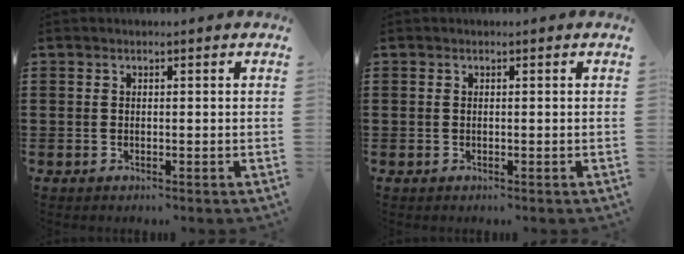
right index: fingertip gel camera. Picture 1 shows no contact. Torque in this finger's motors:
{"motor_torque": [-0.01, -0.02, 0.00, 0.00]}